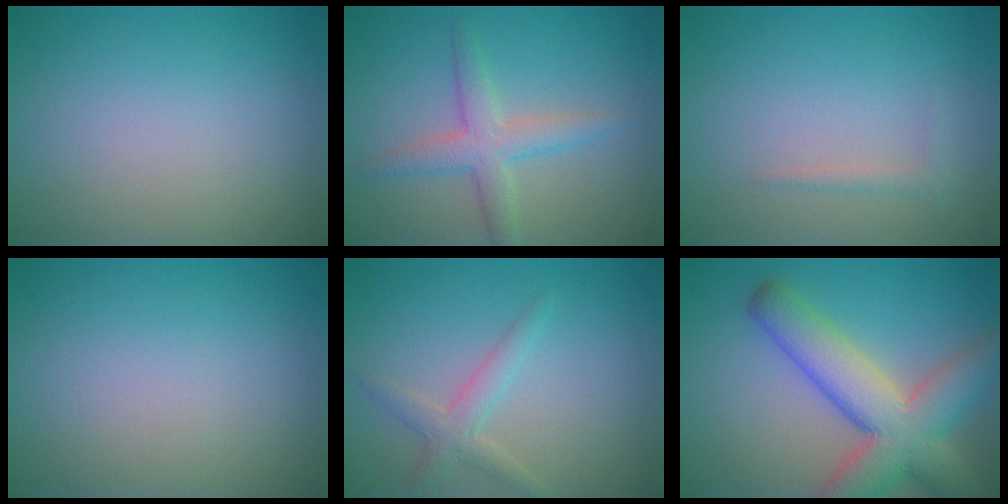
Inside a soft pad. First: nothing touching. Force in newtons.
{"total": 3.3, "press": 3.3, "slide": 0.0}
{"total": 0.8, "press": 0.8, "slide": 0.0}
{"total": 0.0}
{"total": 2.2, "press": 2.2, "slide": 0.1}
{"total": 8.9, "press": 8.9, "slide": 0.4}